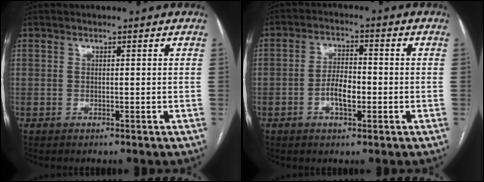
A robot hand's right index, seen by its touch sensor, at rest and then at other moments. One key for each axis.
{"total": 4.8, "fx": -1.5, "fy": 2.0, "fz": 4.2, "tx": -0.082, "ty": 0.007, "tz": -0.028}